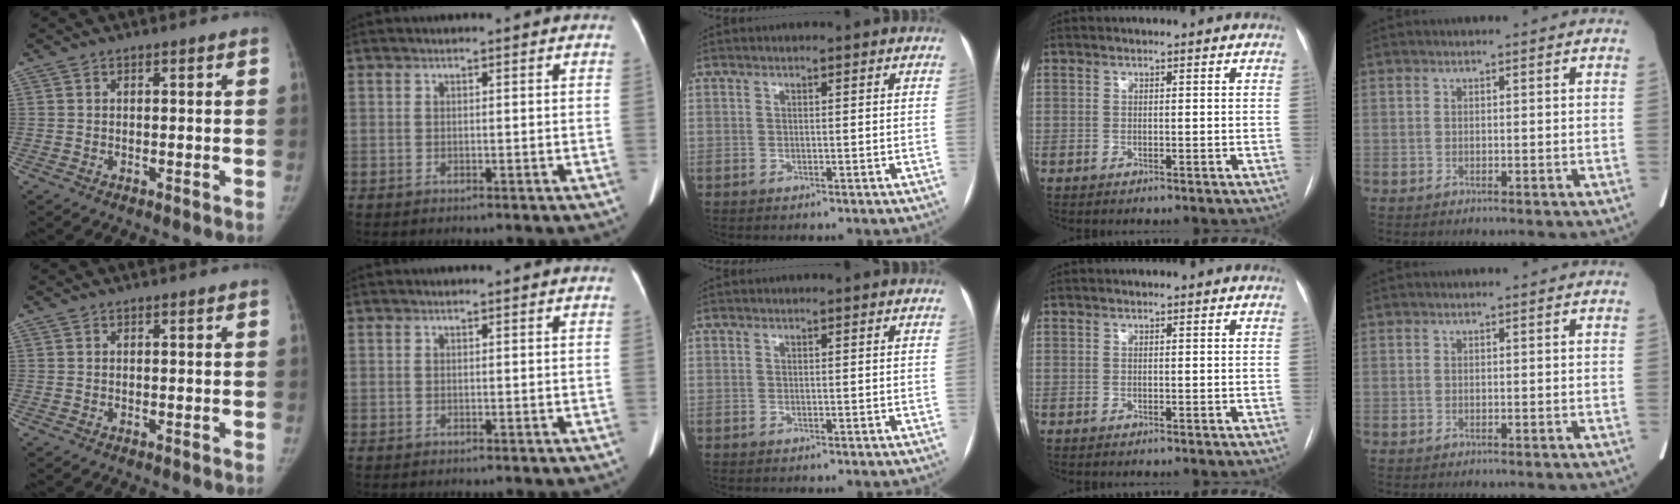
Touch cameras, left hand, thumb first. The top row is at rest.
{}